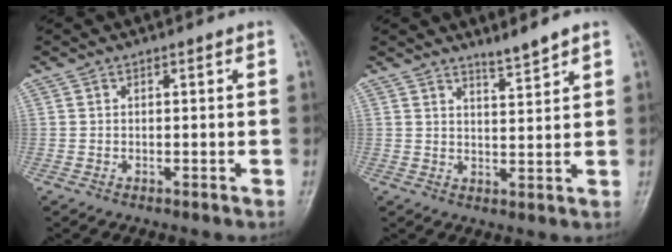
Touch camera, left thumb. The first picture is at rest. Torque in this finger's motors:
{"motor_torque": [0.67, -0.10, 0.47, -0.48, 0.03]}